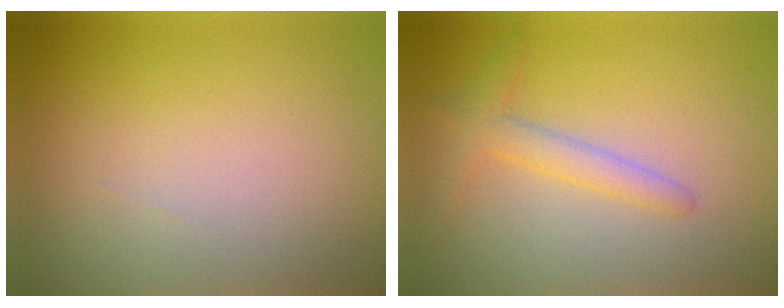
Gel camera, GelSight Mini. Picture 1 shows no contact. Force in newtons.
{"total": 2.4, "press": 2.4, "slide": 0.1}